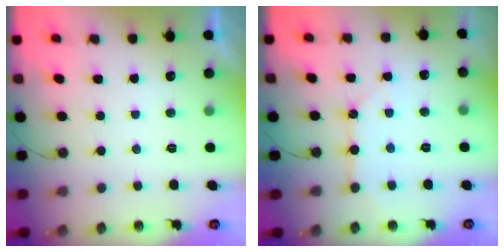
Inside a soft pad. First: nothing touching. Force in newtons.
{"total": 5.9, "press": 5.9, "slide": 0.4}